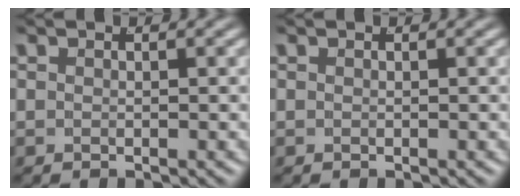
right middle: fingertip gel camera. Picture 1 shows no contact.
{"total": 0.0}